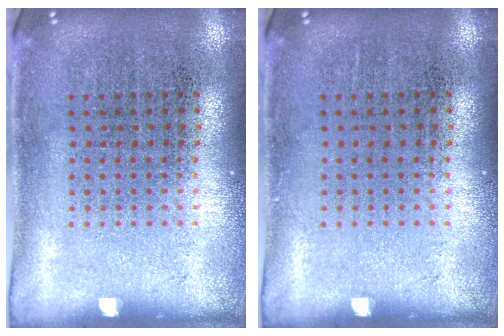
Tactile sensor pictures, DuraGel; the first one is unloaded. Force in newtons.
{"total": 0.0}